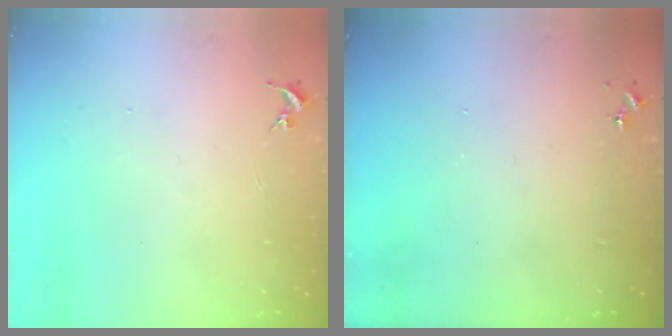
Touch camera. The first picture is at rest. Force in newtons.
{"total": 0.0}